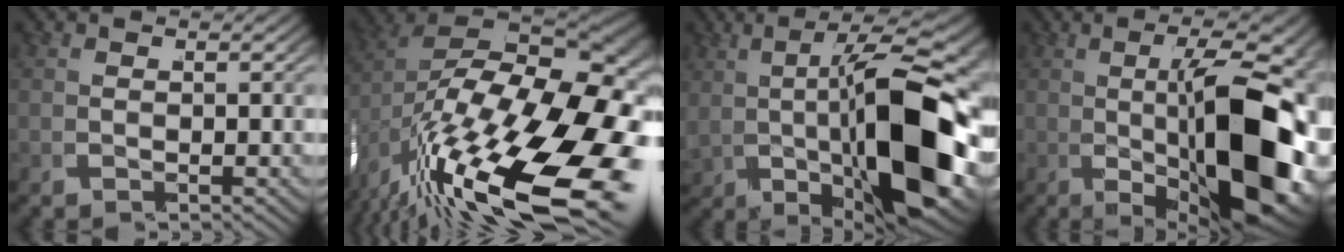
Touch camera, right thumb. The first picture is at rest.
{"total": 24.0, "force": [-7.5, 14.9, 17.3], "torque": [-0.303, -0.091, -0.093]}
{"total": 15.6, "force": [-1.8, 6.5, 14.0], "torque": [-0.226, -0.012, -0.017]}
{"total": 16.1, "force": [-2.6, 6.8, 14.4], "torque": [-0.232, -0.014, -0.031]}